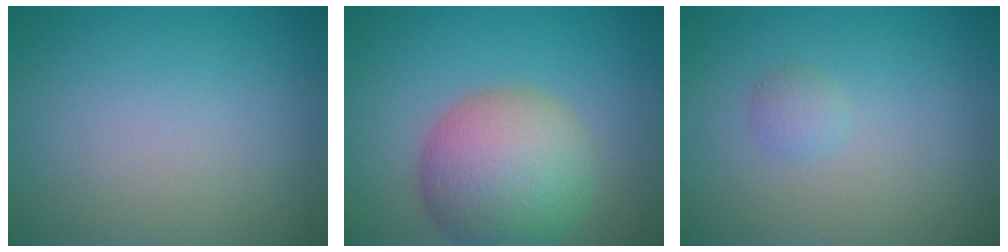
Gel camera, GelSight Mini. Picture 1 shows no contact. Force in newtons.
{"total": 9.1, "press": 9.1, "slide": 0.6}
{"total": 1.0, "press": 1.0, "slide": 0.1}